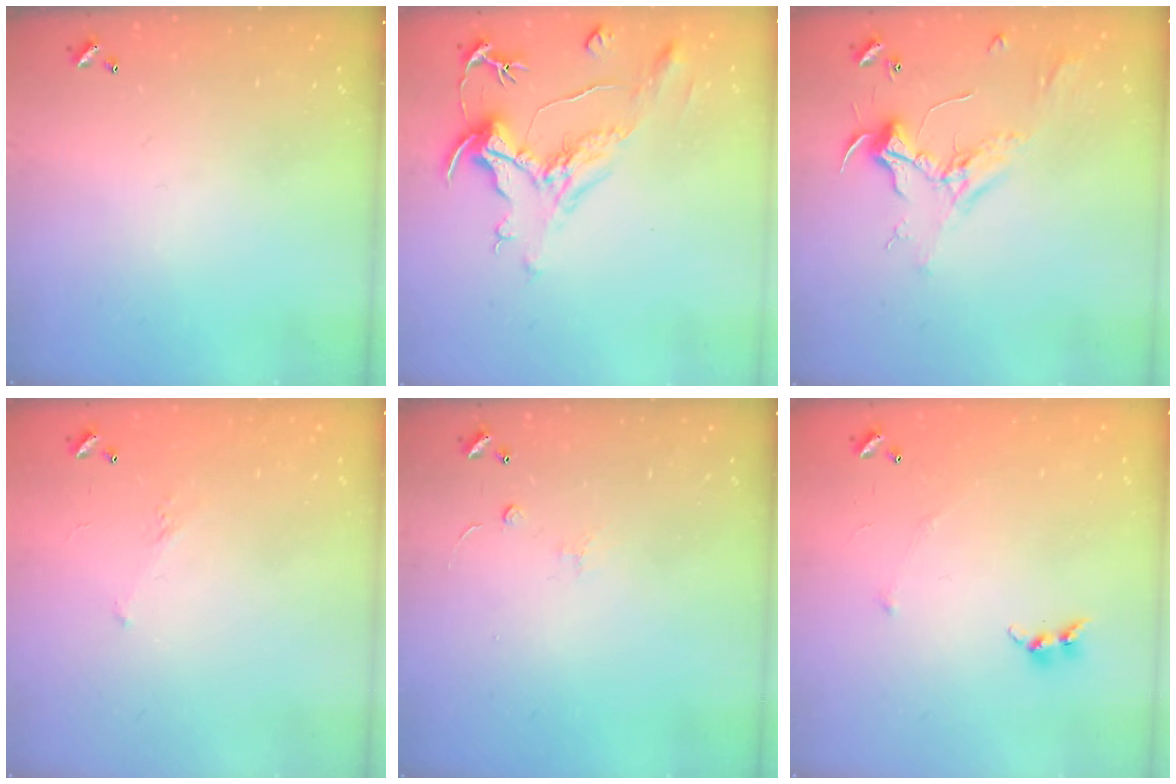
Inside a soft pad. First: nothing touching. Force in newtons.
{"total": 1.9, "press": 1.4, "slide": 1.2}
{"total": 2.4, "press": 2.3, "slide": 0.9}
{"total": 4.8, "press": 4.7, "slide": 0.9}
{"total": 1.6, "press": 1.5, "slide": 0.4}
{"total": 6.2, "press": 6.2, "slide": 0.4}